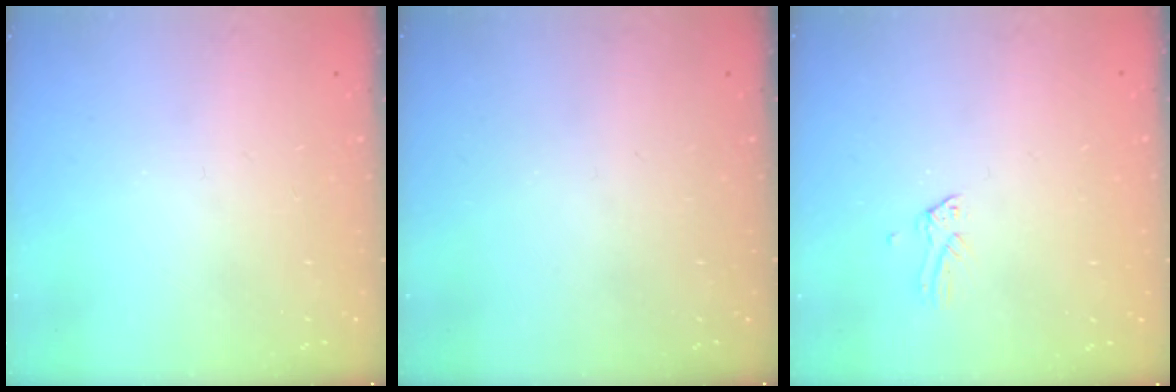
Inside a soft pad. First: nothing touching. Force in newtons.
{"total": 0.0}
{"total": 0.0}